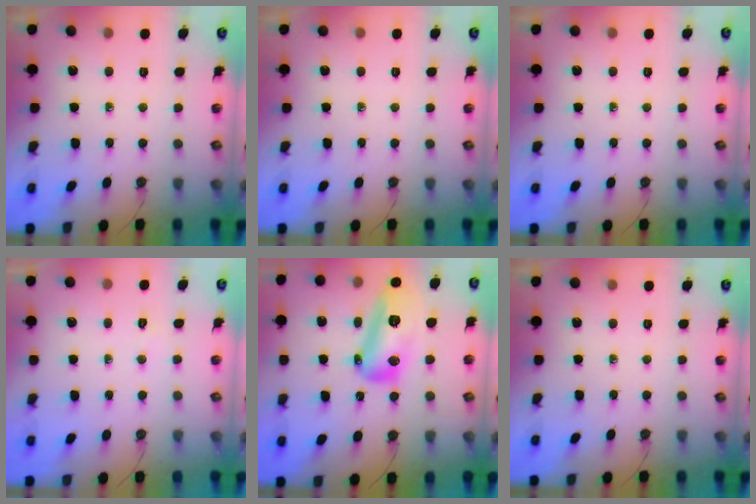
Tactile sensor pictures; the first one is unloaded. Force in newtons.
{"total": 0.0}
{"total": 0.0}
{"total": 2.1, "press": 1.6, "slide": 1.4}
{"total": 16.5, "press": 16.4, "slide": 1.2}
{"total": 0.0}